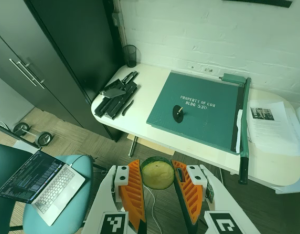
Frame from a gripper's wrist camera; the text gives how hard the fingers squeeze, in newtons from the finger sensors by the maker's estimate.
{"total": 9.8, "left": 9.4, "right": 10.1}